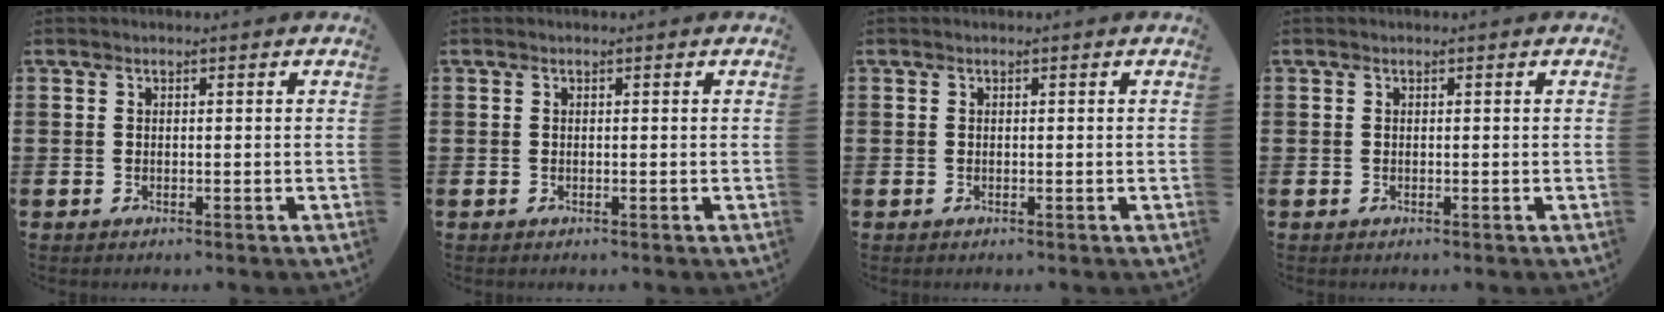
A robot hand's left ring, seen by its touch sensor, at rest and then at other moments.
{"total": 0.0}
{"total": 0.0}
{"total": 0.0}